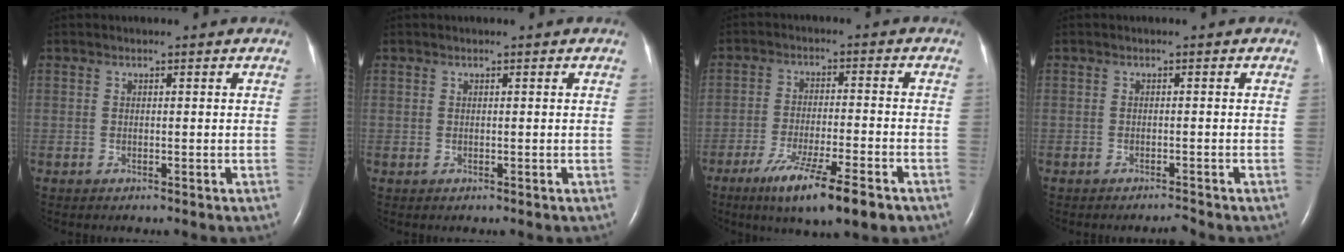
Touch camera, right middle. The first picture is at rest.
{"total": 0.0}
{"total": 11.9, "force": [-7.4, 1.2, 9.2], "torque": [-0.155, -0.026, -0.115]}
{"total": 1.0, "force": [-0.9, -0.2, 0.1], "torque": [-0.001, -0.004, -0.011]}